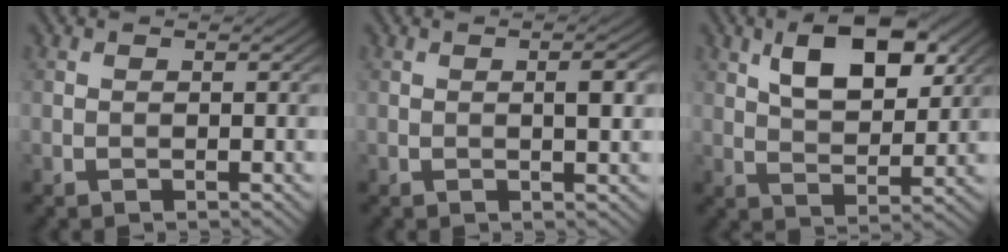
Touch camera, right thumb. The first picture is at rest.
{"total": 2.3, "force": [0.2, 0.4, 2.2], "torque": [-0.035, 0.002, 0.001]}
{"total": 9.4, "force": [4.2, 4.4, 7.1], "torque": [-0.122, 0.007, 0.074]}